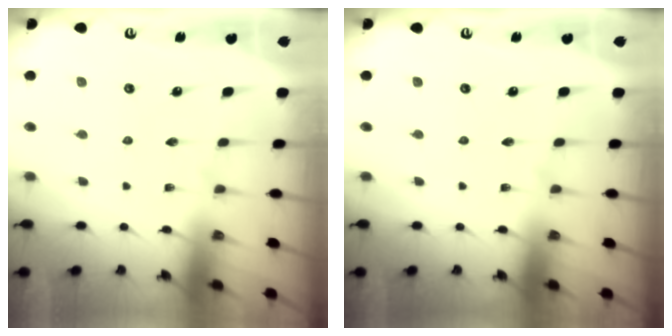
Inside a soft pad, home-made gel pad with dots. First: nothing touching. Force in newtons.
{"total": 0.0}